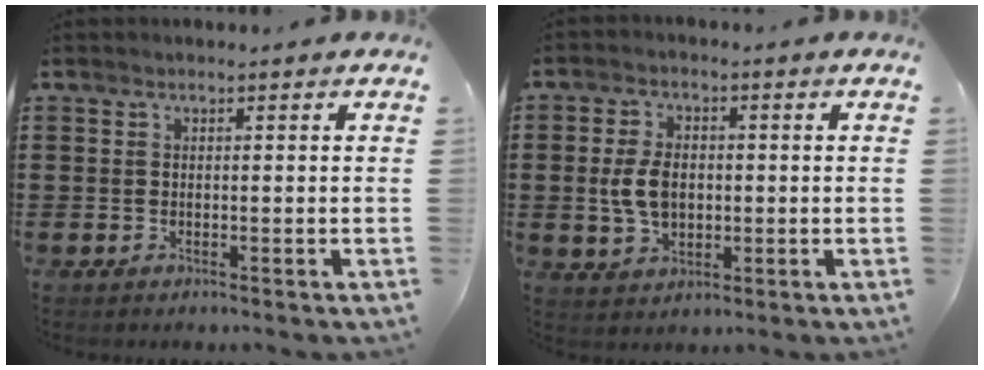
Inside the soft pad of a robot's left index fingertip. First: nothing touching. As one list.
[{"total": 6.0, "force": [0.0, 3.9, 4.5], "torque": [-0.112, 0.005, -0.007]}]